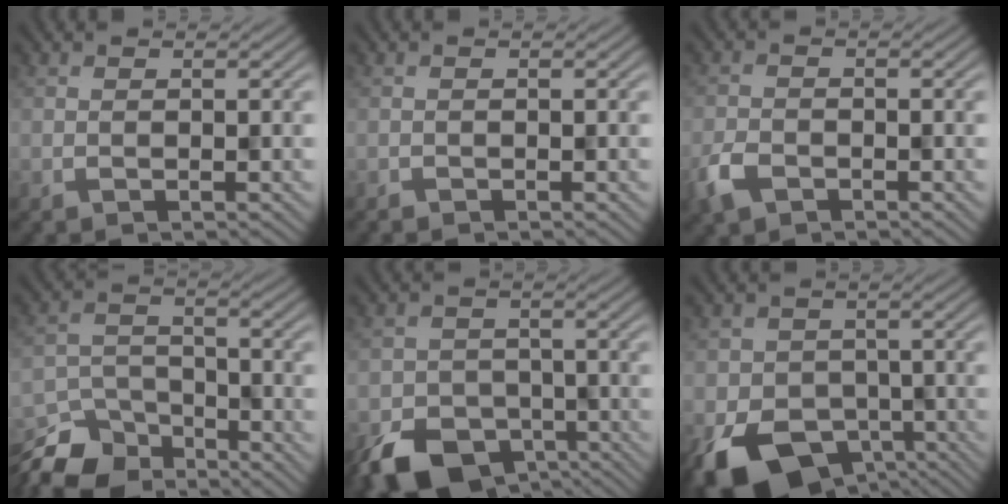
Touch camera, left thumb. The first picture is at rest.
{"total": 0.7, "force": [-0.6, 0.1, -0.3], "torque": [0.005, -0.004, -0.007]}
{"total": 2.9, "force": [-2.2, 1.7, 0.9], "torque": [-0.022, -0.013, -0.044]}
{"total": 11.2, "force": [-9.7, 4.8, 3.1], "torque": [-0.069, -0.029, -0.154]}
{"total": 8.6, "force": [-5.7, 5.5, 3.4], "torque": [-0.061, -0.029, -0.088]}
{"total": 9.9, "force": [-5.2, 7.0, 4.8], "torque": [-0.097, -0.040, -0.076]}